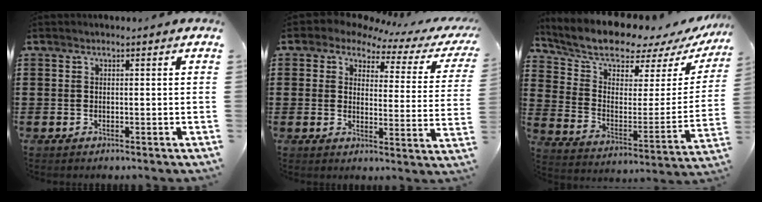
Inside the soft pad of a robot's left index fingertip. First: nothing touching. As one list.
[{"total": 3.5, "force": [2.5, 1.6, 1.9], "torque": [-0.047, -0.013, 0.037]}, {"total": 8.4, "force": [7.8, 2.1, 2.3], "torque": [-0.076, -0.067, 0.130]}]